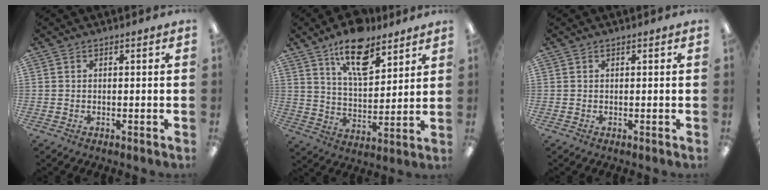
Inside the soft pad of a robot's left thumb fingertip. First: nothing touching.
{"total": 14.3, "force": [9.7, 6.3, 8.3], "torque": [-0.129, -0.046, 0.168]}
{"total": 0.0}